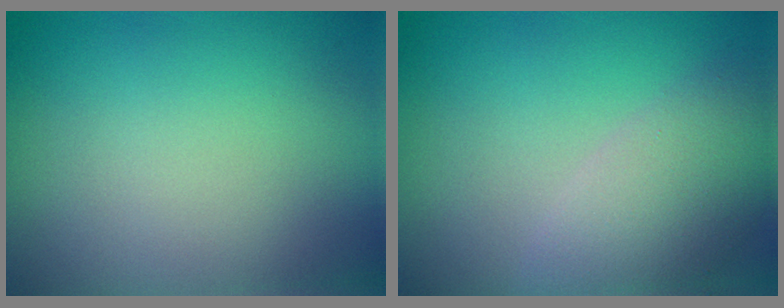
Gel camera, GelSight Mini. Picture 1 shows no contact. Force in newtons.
{"total": 5.5, "press": 5.5, "slide": 0.5}